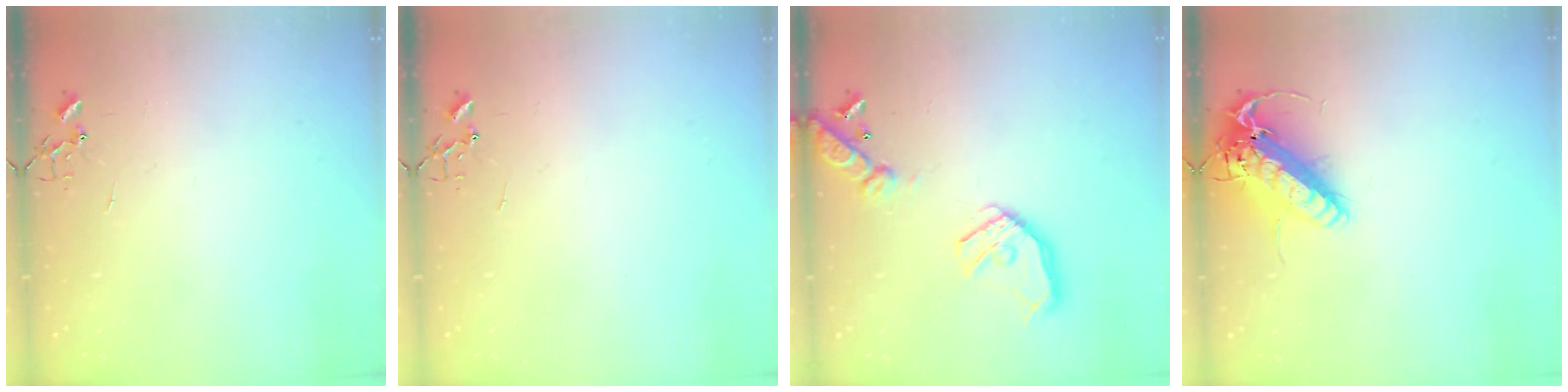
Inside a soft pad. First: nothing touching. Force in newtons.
{"total": 0.0}
{"total": 17.3, "press": 17.0, "slide": 2.8}
{"total": 17.8, "press": 17.5, "slide": 3.4}